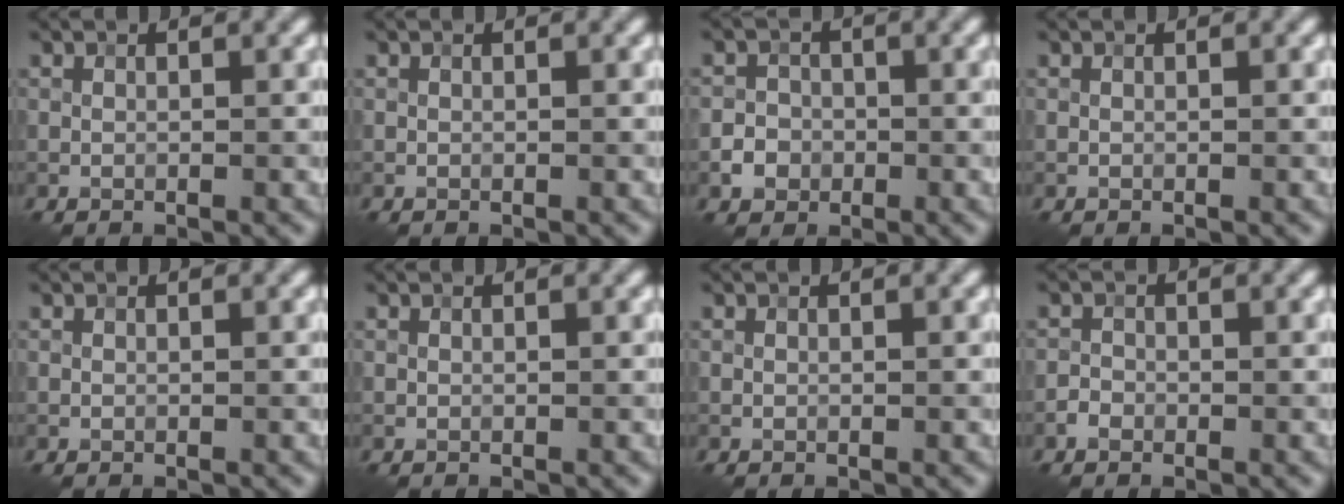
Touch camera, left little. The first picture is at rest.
{"total": 0.0}
{"total": 2.1, "force": [-0.7, 1.9, 0.5], "torque": [0.004, -0.001, -0.016]}
{"total": 0.0}
{"total": 0.0}
{"total": 0.0}
{"total": 0.0}
{"total": 1.0, "force": [-0.6, 0.8, 0.3], "torque": [-0.002, 0.002, -0.013]}